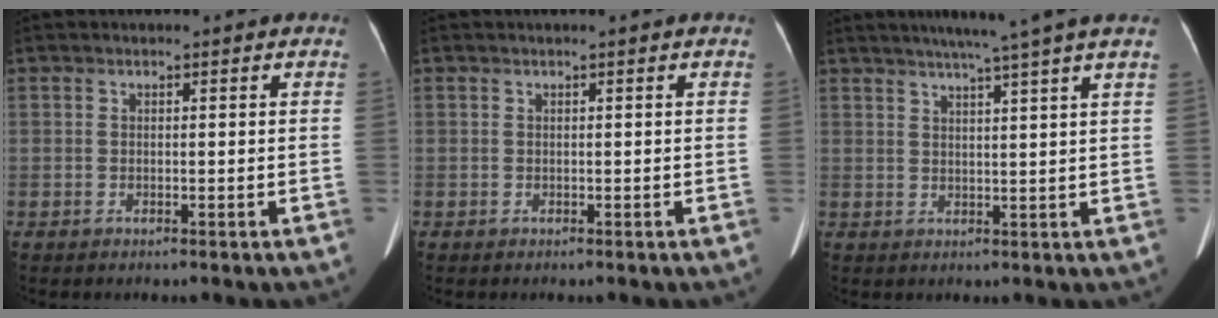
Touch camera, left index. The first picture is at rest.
{"total": 0.0}
{"total": 8.8, "force": [6.8, -1.7, 5.4], "torque": [-0.075, 0.014, 0.081]}